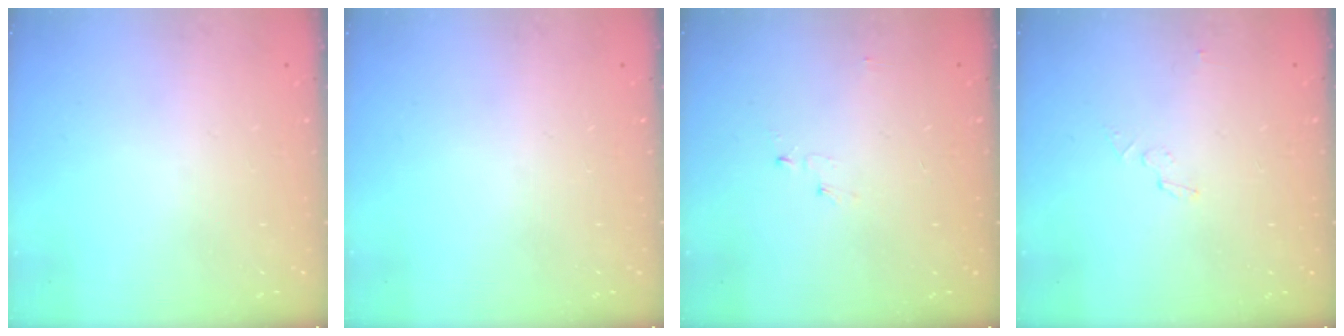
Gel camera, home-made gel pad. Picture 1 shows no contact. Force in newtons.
{"total": 0.0}
{"total": 2.8, "press": 2.8, "slide": 0.3}
{"total": 2.9, "press": 2.9, "slide": 0.2}